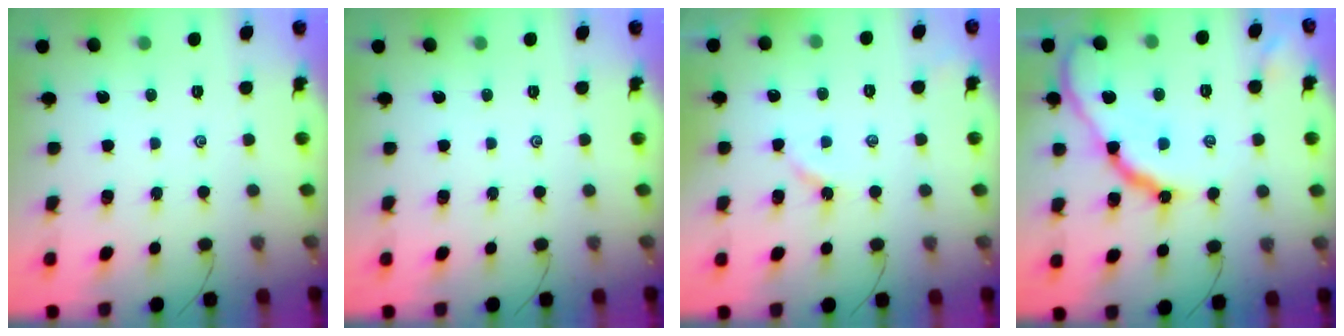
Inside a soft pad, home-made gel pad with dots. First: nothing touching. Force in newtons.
{"total": 0.0}
{"total": 3.4, "press": 3.3, "slide": 0.5}
{"total": 15.1, "press": 15.1, "slide": 1.3}